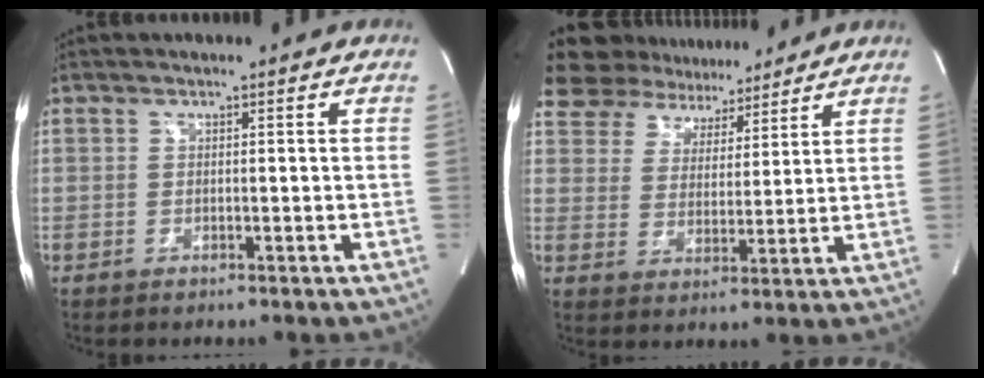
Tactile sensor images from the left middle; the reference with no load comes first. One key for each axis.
{"total": 13.1, "fx": 11.2, "fy": 5.9, "fz": 3.3, "tx": -0.061, "ty": 0.030, "tz": 0.178}